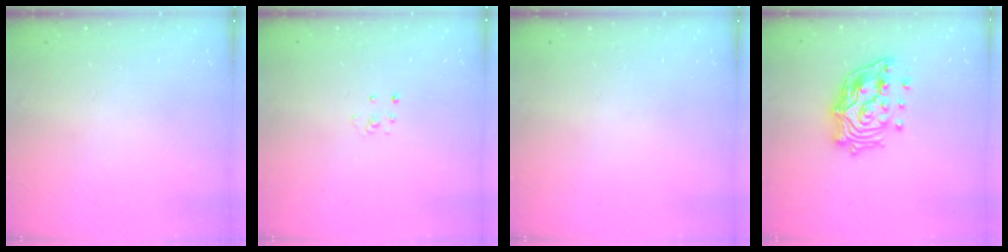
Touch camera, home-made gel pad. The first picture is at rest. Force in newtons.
{"total": 2.3, "press": 2.3, "slide": 0.2}
{"total": 0.0}
{"total": 17.6, "press": 17.4, "slide": 2.6}